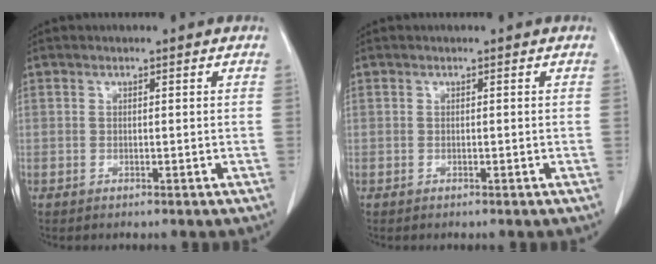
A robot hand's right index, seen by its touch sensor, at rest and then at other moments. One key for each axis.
{"total": 0.0}